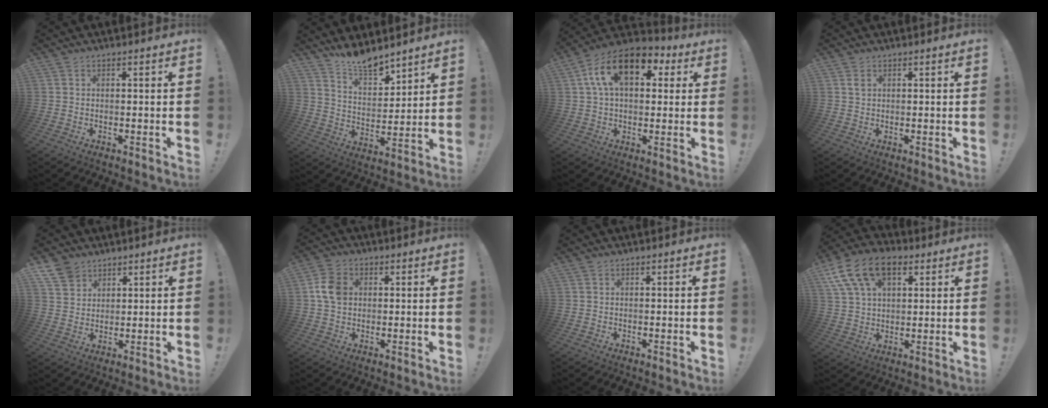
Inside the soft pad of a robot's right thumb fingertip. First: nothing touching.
{"total": 10.2, "force": [9.3, 2.9, 3.1], "torque": [-0.062, -0.075, 0.175]}
{"total": 16.4, "force": [6.1, 9.3, 12.1], "torque": [-0.211, -0.005, 0.107]}
{"total": 1.3, "force": [0.7, 0.8, 0.6], "torque": [-0.005, -0.004, 0.012]}
{"total": 7.1, "force": [5.0, 4.8, 1.5], "torque": [-0.031, -0.029, 0.098]}
{"total": 8.1, "force": [1.2, 6.3, 4.9], "torque": [-0.090, 0.010, 0.025]}
{"total": 0.0}
{"total": 15.2, "force": [7.2, 9.4, 9.5], "torque": [-0.174, -0.025, 0.132]}